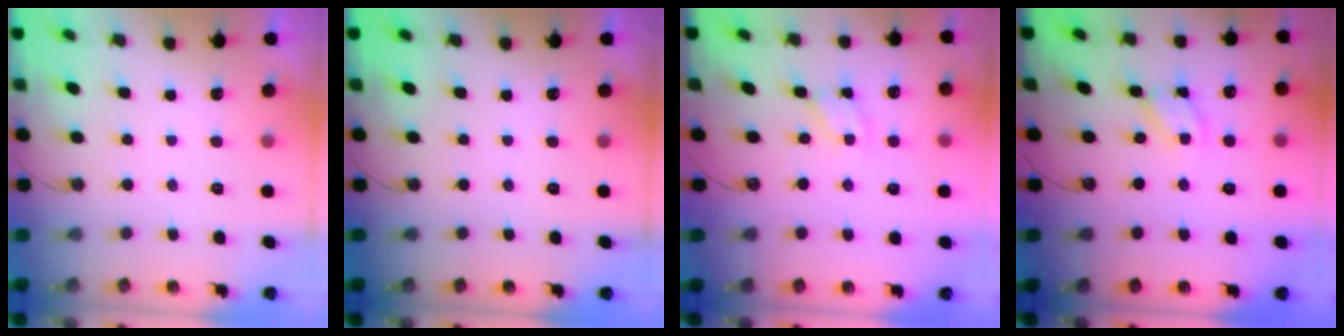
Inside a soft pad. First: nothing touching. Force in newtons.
{"total": 0.0}
{"total": 2.7, "press": 2.7, "slide": 0.4}
{"total": 8.2, "press": 8.2, "slide": 0.7}